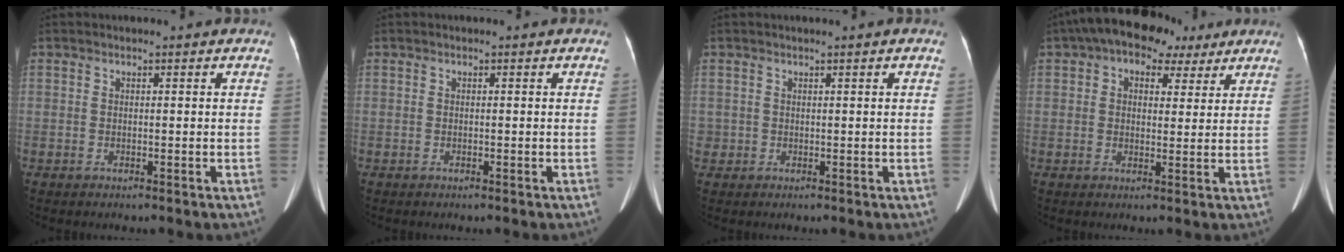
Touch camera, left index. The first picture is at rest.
{"total": 0.0}
{"total": 0.5, "force": [0.0, 0.5, 0.2], "torque": [-0.001, 0.011, -0.001]}
{"total": 8.7, "force": [5.1, 5.3, 4.7], "torque": [-0.066, 0.039, 0.074]}